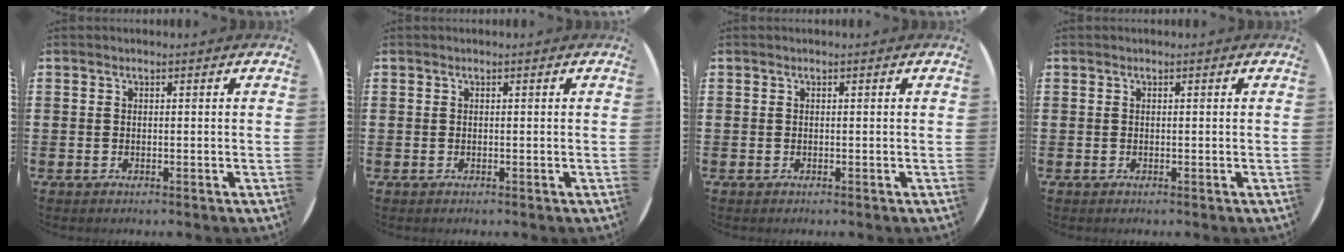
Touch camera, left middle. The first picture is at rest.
{"total": 0.0}
{"total": 0.0}
{"total": 0.0}